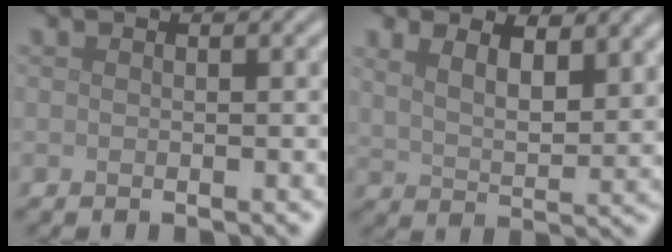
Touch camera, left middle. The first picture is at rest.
{"total": 5.2, "force": [3.3, 2.2, 3.4], "torque": [-0.064, -0.002, 0.055]}